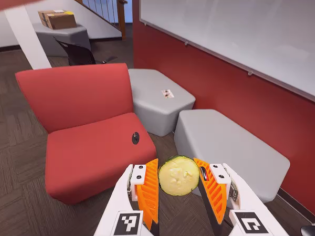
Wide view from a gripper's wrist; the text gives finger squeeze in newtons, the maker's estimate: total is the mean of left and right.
{"total": 9.1, "left": 9.4, "right": 8.9}